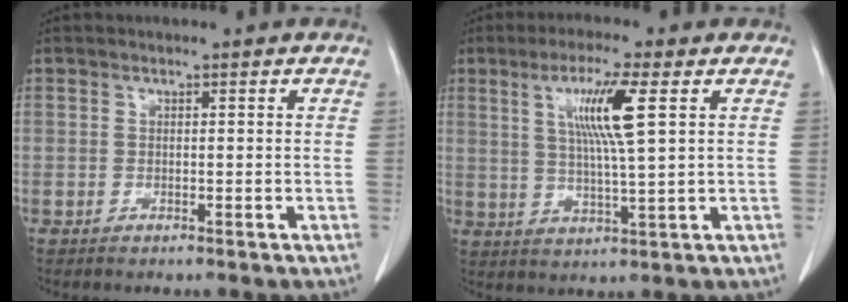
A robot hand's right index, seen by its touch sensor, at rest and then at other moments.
{"total": 8.7, "force": [2.9, -0.3, 8.2], "torque": [-0.156, 0.001, 0.054]}